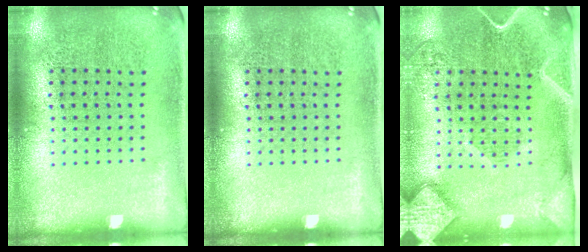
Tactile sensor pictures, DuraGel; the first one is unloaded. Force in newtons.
{"total": 0.0}
{"total": 2.5, "press": 1.9, "slide": 1.5}